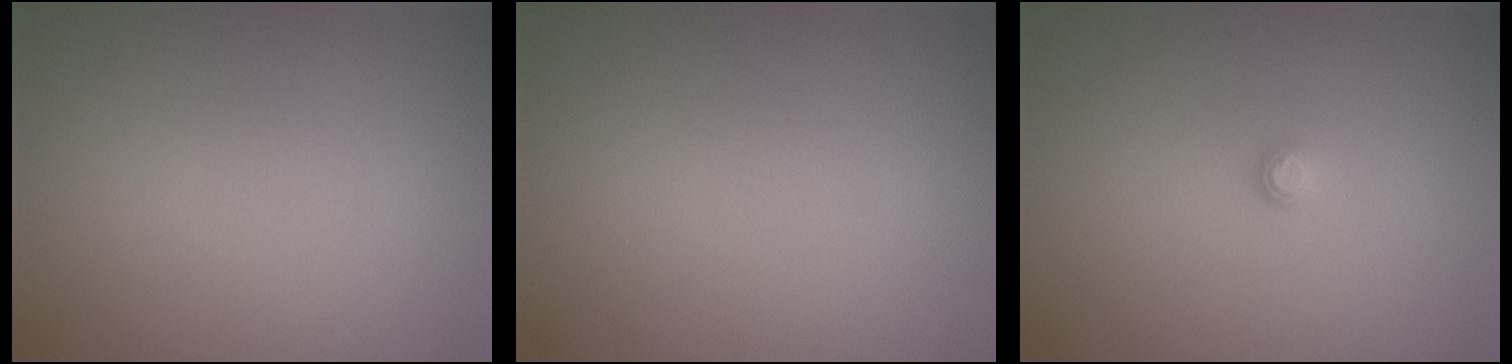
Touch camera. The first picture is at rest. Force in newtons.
{"total": 0.0}
{"total": 0.8, "press": 0.8, "slide": 0.1}